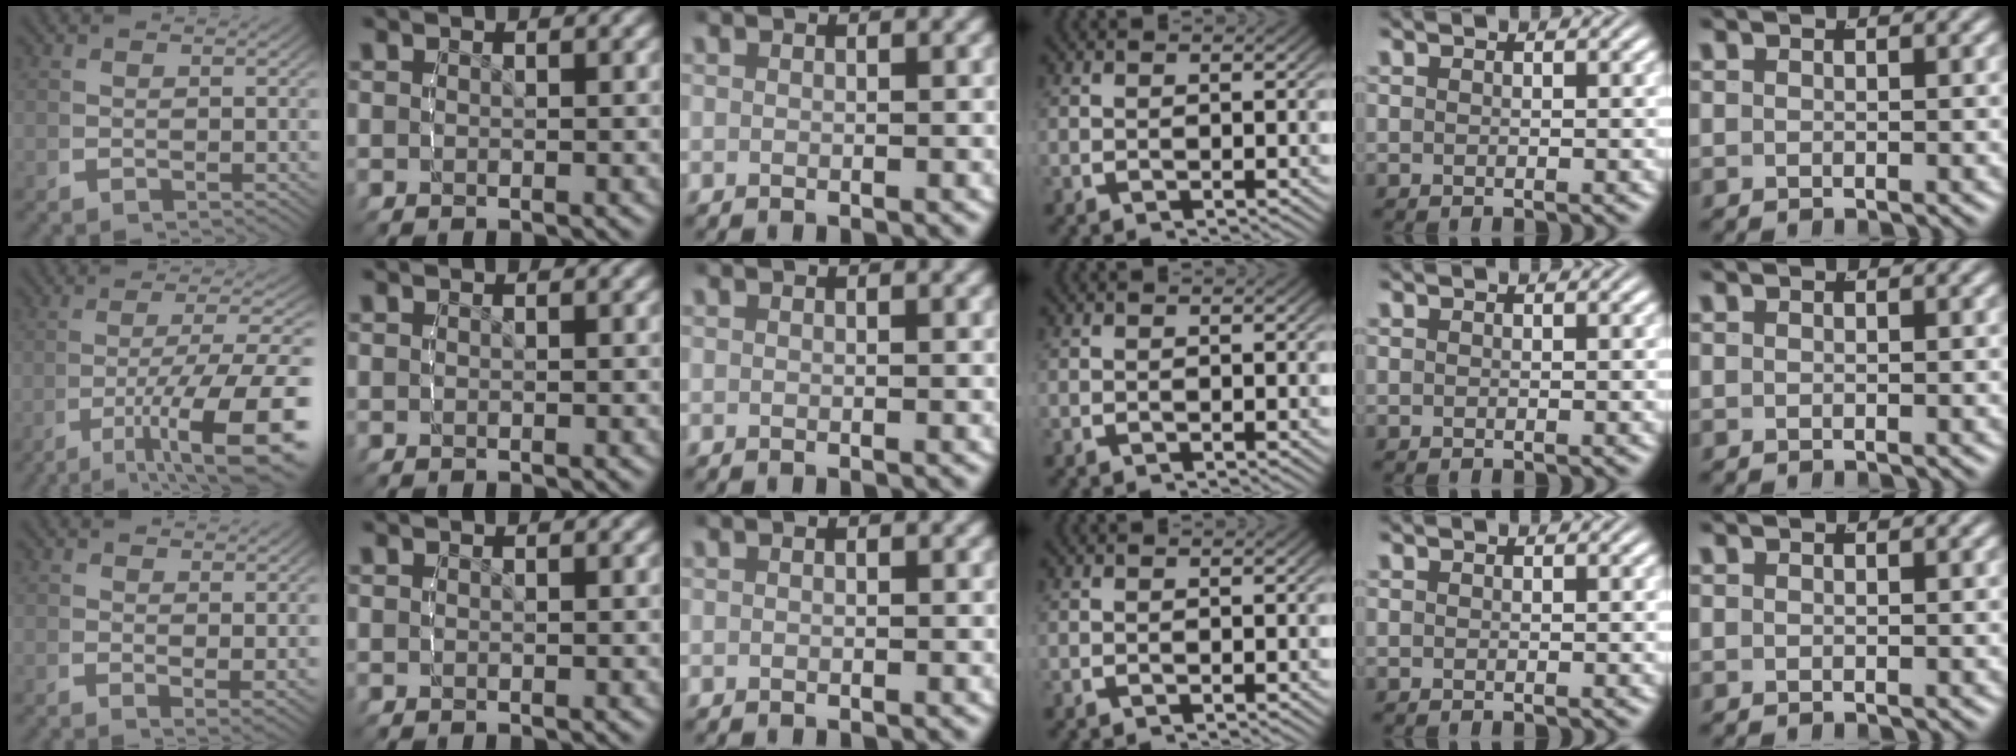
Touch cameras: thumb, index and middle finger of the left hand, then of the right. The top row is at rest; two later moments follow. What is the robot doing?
{"motion": "lift_and_place", "object": "bottle"}